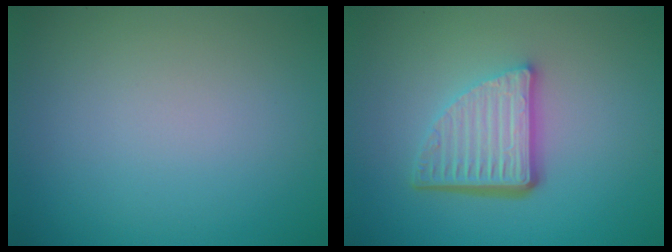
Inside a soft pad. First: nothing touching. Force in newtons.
{"total": 5.7, "press": 3.8, "slide": 4.2}